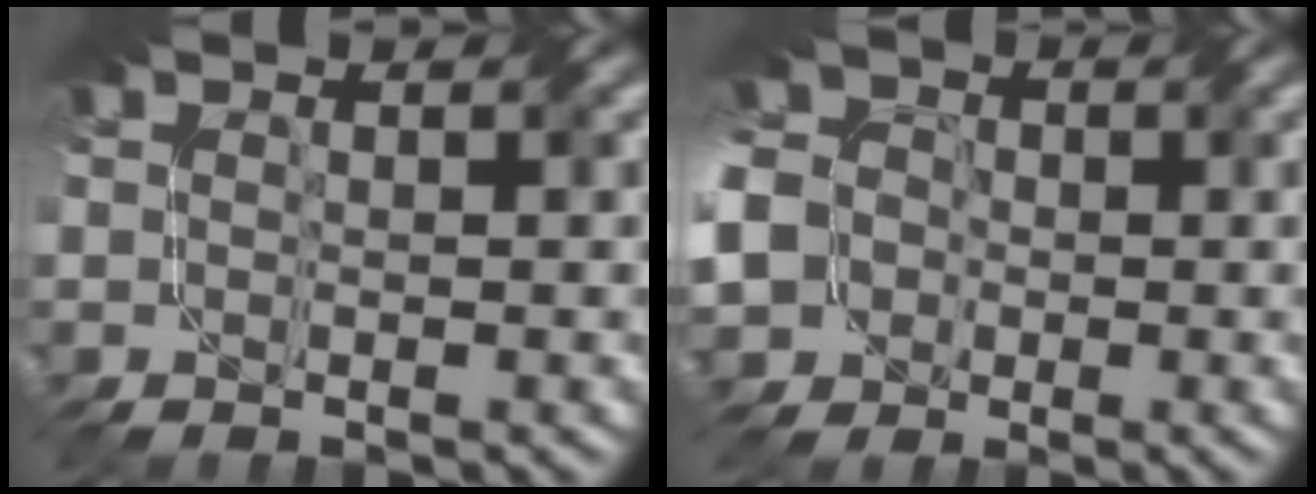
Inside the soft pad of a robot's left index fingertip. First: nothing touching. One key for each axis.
{"total": 10.9, "fx": -2.8, "fy": 9.7, "fz": 4.2, "tx": -0.109, "ty": -0.015, "tz": -0.080}